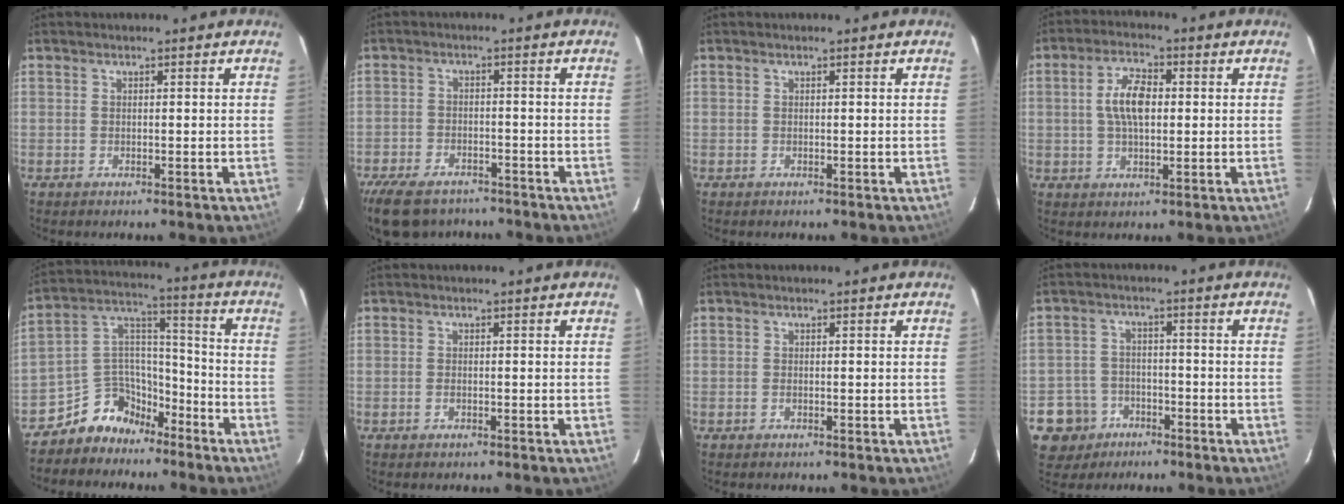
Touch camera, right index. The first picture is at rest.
{"total": 13.3, "force": [-10.0, 6.5, 5.9], "torque": [-0.150, -0.014, -0.161]}
{"total": 0.0}
{"total": 7.4, "force": [0.8, 3.5, 6.4], "torque": [-0.120, 0.012, 0.016]}
{"total": 10.3, "force": [-7.3, 6.9, 2.1], "torque": [-0.050, 0.067, -0.130]}
{"total": 1.0, "force": [-0.4, 0.6, 0.7], "torque": [-0.013, 0.000, -0.008]}
{"total": 0.5, "force": [-0.2, 0.3, 0.4], "torque": [-0.005, 0.000, -0.004]}
{"total": 8.1, "force": [-4.1, 6.9, 1.1], "torque": [-0.047, 0.026, -0.060]}